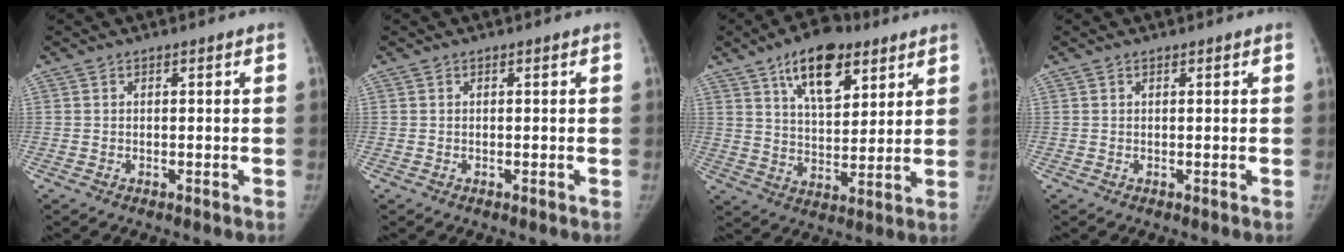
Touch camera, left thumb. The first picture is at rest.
{"total": 0.0}
{"total": 14.0, "force": [8.0, 6.8, 9.3], "torque": [-0.110, -0.032, 0.133]}
{"total": 0.0}